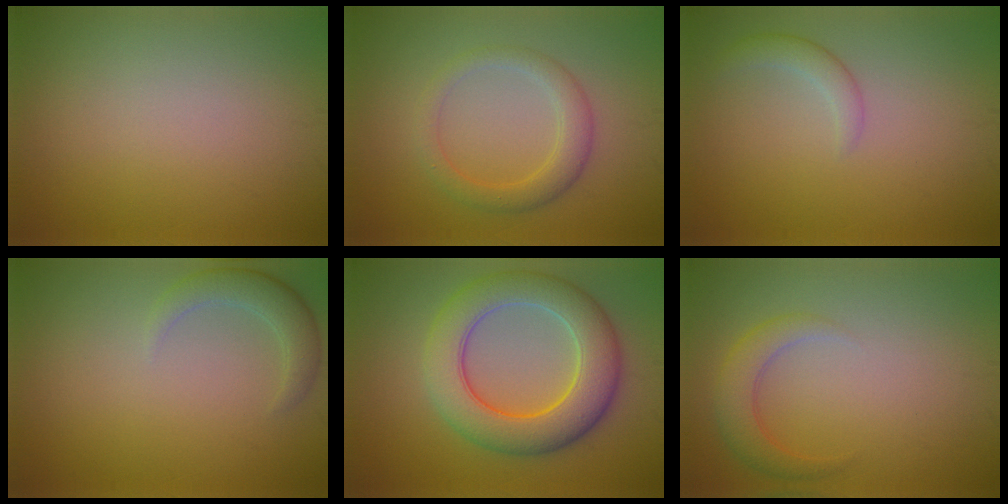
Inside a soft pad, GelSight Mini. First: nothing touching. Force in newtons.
{"total": 3.1, "press": 3.1, "slide": 0.2}
{"total": 1.8, "press": 1.8, "slide": 0.0}
{"total": 2.8, "press": 2.7, "slide": 0.4}
{"total": 8.5, "press": 8.5, "slide": 0.1}
{"total": 2.9, "press": 2.9, "slide": 0.2}